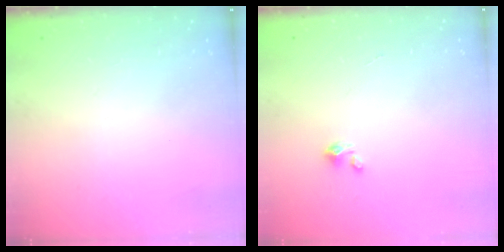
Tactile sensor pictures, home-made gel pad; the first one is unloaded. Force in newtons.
{"total": 1.8, "press": 1.8, "slide": 0.2}